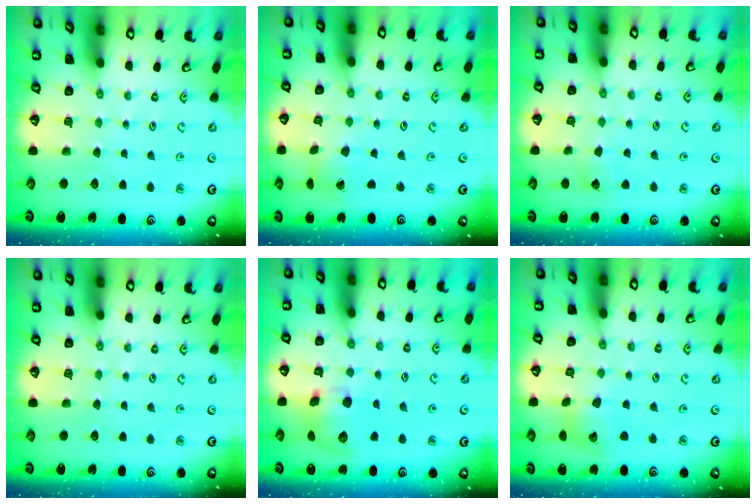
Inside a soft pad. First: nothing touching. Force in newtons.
{"total": 2.0, "press": 2.0, "slide": 0.3}
{"total": 6.5, "press": 6.5, "slide": 0.9}
{"total": 0.0}
{"total": 12.5, "press": 12.4, "slide": 1.9}
{"total": 8.5, "press": 8.5, "slide": 1.2}